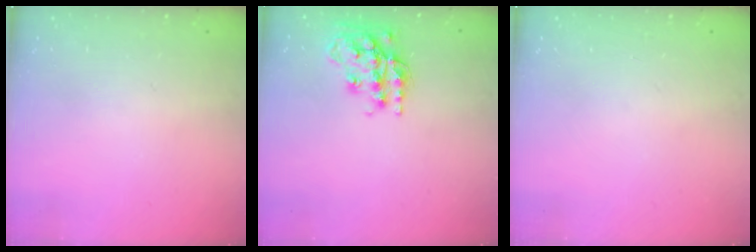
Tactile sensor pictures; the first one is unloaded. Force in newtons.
{"total": 17.6, "press": 17.5, "slide": 1.3}
{"total": 0.0}